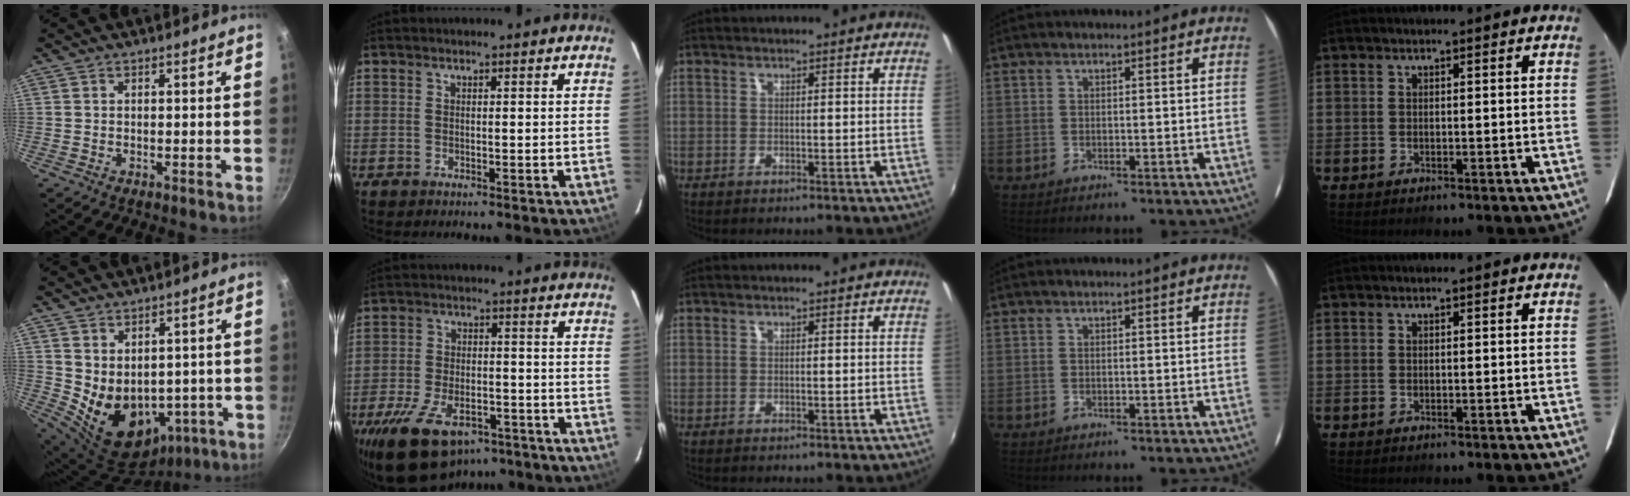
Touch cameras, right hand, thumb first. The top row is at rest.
{"thumb": {"total": 13.6, "force": [0.0, 10.1, 9.0], "torque": [-0.123, -0.017, 0.040]}, "index": {"total": 16.1, "force": [-10.9, 8.2, 8.6], "torque": [-0.189, -0.012, -0.174]}}